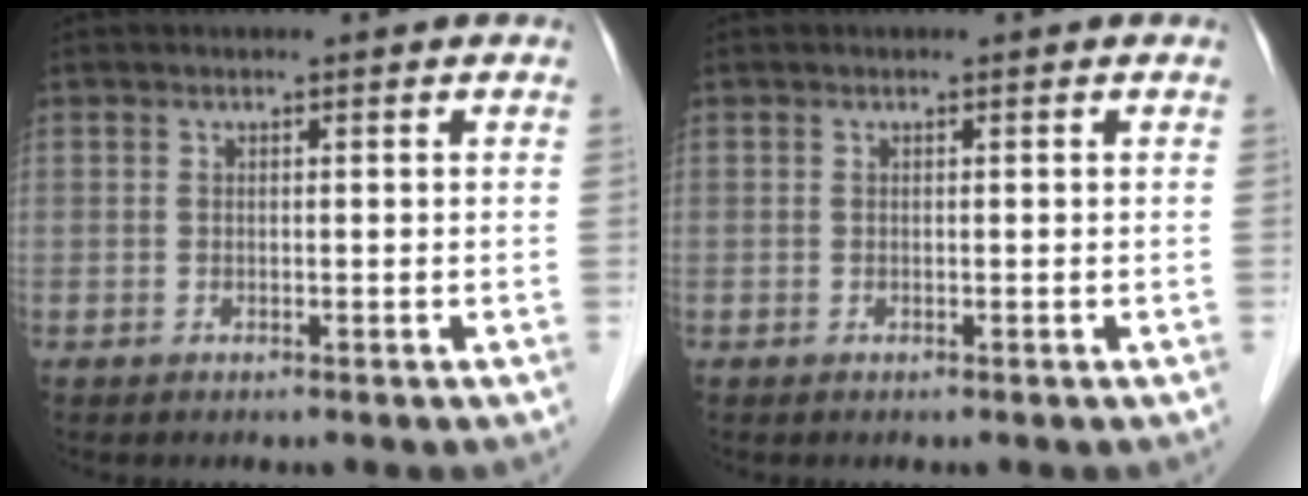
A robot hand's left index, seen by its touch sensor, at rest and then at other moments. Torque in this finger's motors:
{"motor_torque": [-0.01, 0.01, 0.02, 0.00]}